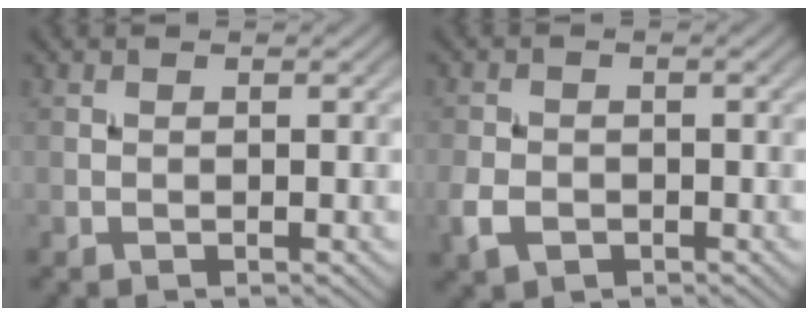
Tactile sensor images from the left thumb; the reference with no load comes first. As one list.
[{"total": 3.6, "force": [-1.6, 2.6, 2.0], "torque": [-0.053, -0.009, -0.038]}]